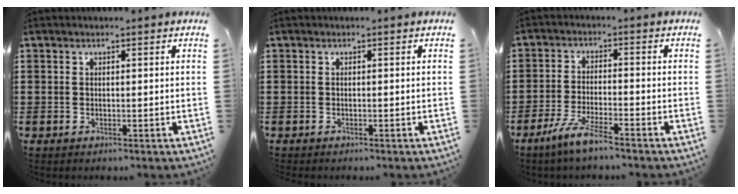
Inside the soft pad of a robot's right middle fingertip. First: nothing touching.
{"total": 0.0}
{"total": 5.4, "force": [-4.1, 0.3, 3.4], "torque": [-0.082, -0.015, -0.081]}